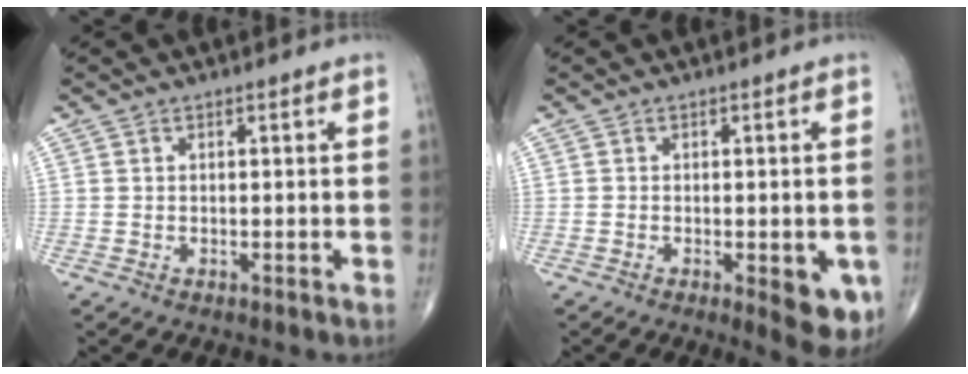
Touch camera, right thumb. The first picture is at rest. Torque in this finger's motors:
{"motor_torque": [0.82, 1.61, 0.42, -0.33, 0.21]}